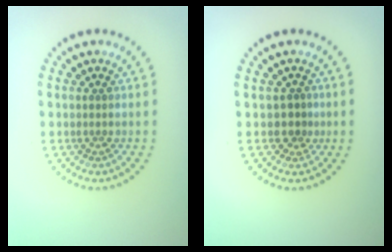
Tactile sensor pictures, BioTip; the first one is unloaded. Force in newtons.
{"total": 1.0, "press": 0.7, "slide": 0.7}